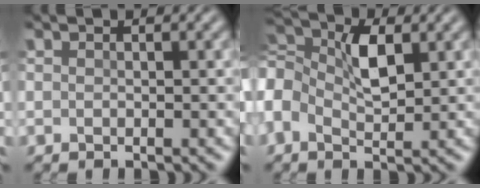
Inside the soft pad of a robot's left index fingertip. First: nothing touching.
{"total": 5.8, "force": [0.3, 3.7, 4.5], "torque": [-0.097, 0.014, -0.006]}